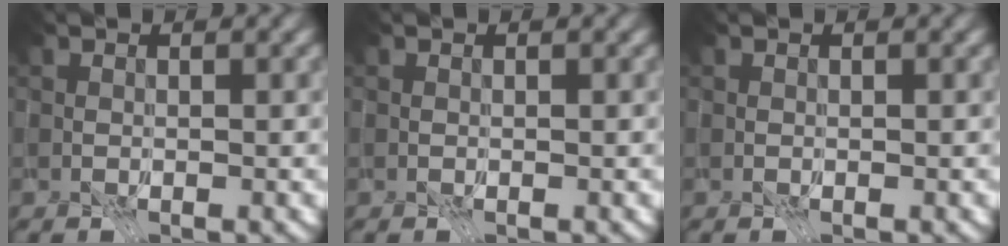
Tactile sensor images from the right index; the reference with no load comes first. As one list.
[{"total": 0.0}, {"total": 0.0}]